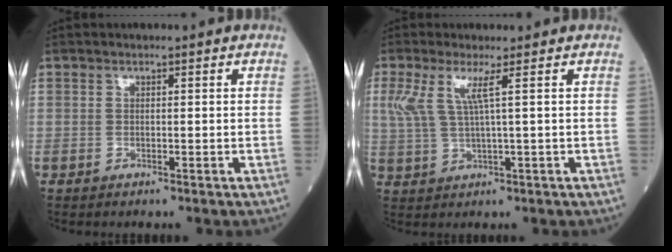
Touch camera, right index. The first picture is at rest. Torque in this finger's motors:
{"motor_torque": [0.38, 0.22, 0.18, 0.11]}